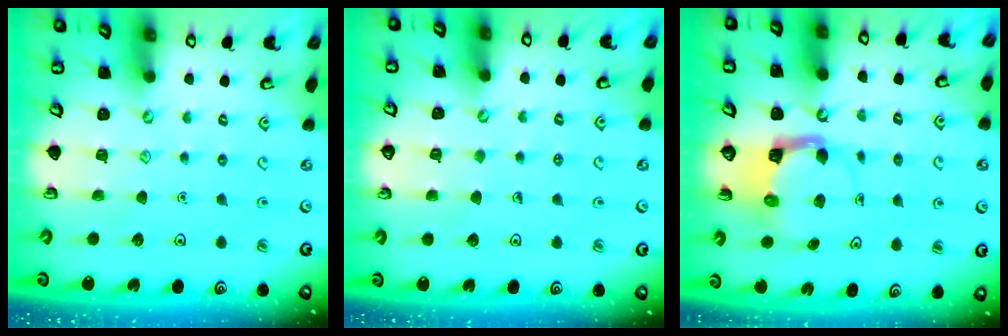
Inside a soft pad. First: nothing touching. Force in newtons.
{"total": 2.5, "press": 2.5, "slide": 0.2}
{"total": 3.9, "press": 3.9, "slide": 0.4}